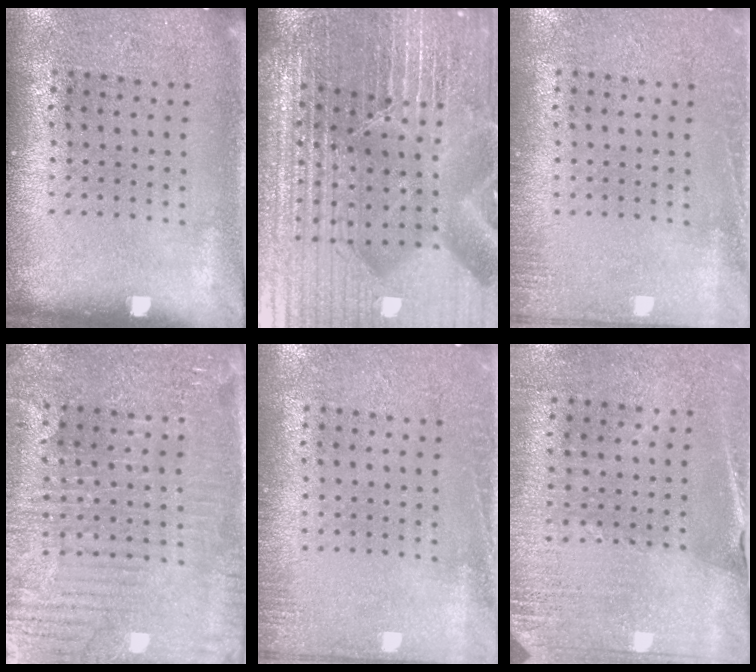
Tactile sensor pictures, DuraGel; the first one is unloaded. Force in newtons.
{"total": 6.7, "press": 6.0, "slide": 3.1}
{"total": 1.4, "press": 1.4, "slide": 0.4}
{"total": 3.7, "press": 3.5, "slide": 1.2}
{"total": 1.4, "press": 1.4, "slide": 0.4}
{"total": 2.6, "press": 2.5, "slide": 0.8}